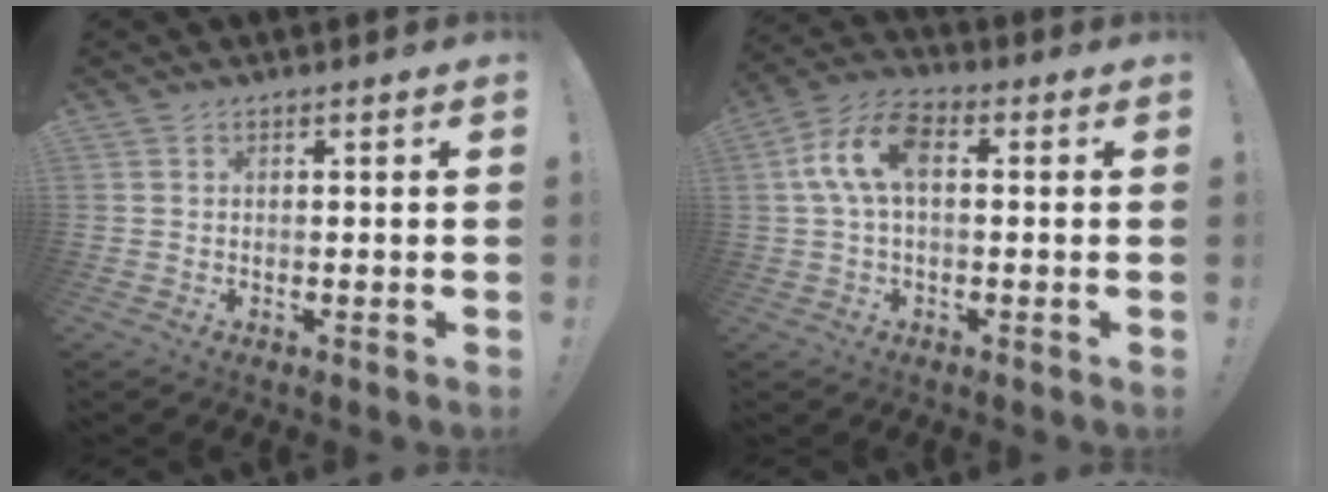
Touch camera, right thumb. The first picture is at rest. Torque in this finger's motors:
{"motor_torque": [0.51, 0.78, 1.38, -0.19, 0.47]}